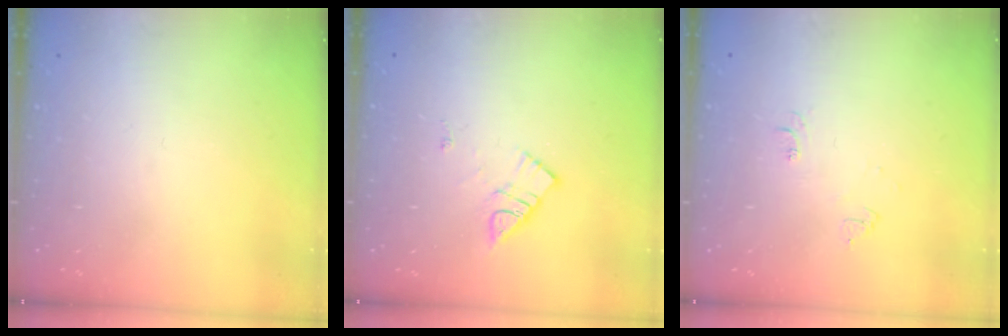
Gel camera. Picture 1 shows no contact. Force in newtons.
{"total": 9.3, "press": 9.3, "slide": 0.5}
{"total": 5.1, "press": 5.0, "slide": 0.6}